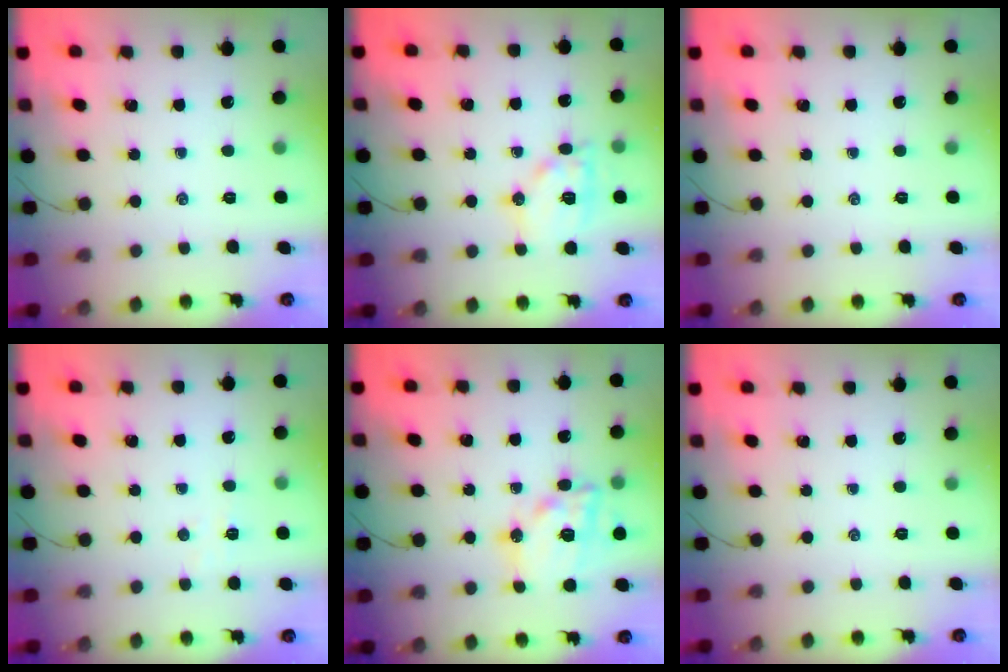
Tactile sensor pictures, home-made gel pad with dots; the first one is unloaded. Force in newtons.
{"total": 11.3, "press": 11.3, "slide": 0.9}
{"total": 0.0}
{"total": 2.8, "press": 2.7, "slide": 0.8}
{"total": 16.8, "press": 16.5, "slide": 3.2}
{"total": 0.0}